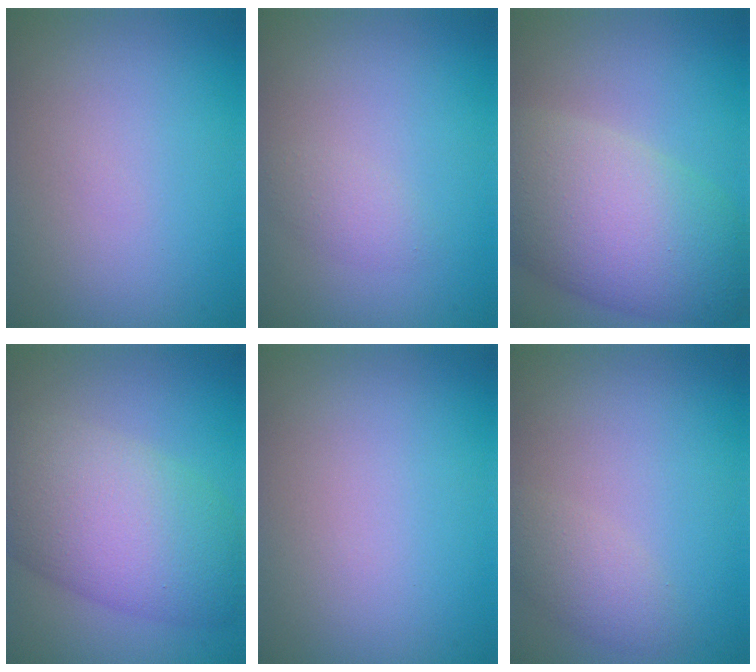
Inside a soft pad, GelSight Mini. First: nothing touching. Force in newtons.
{"total": 1.3, "press": 1.3, "slide": 0.0}
{"total": 10.1, "press": 10.1, "slide": 0.7}
{"total": 9.4, "press": 9.4, "slide": 0.2}
{"total": 0.0}
{"total": 2.0, "press": 2.0, "slide": 0.0}